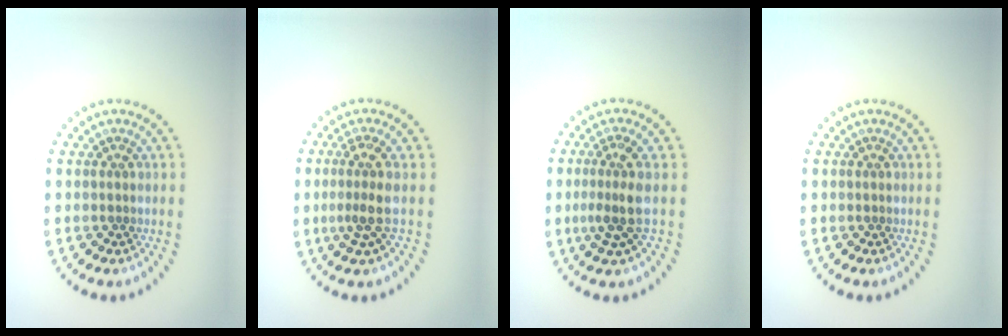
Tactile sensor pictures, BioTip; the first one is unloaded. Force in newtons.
{"total": 2.6, "press": 1.8, "slide": 1.8}
{"total": 2.8, "press": 2.1, "slide": 1.9}
{"total": 0.0}